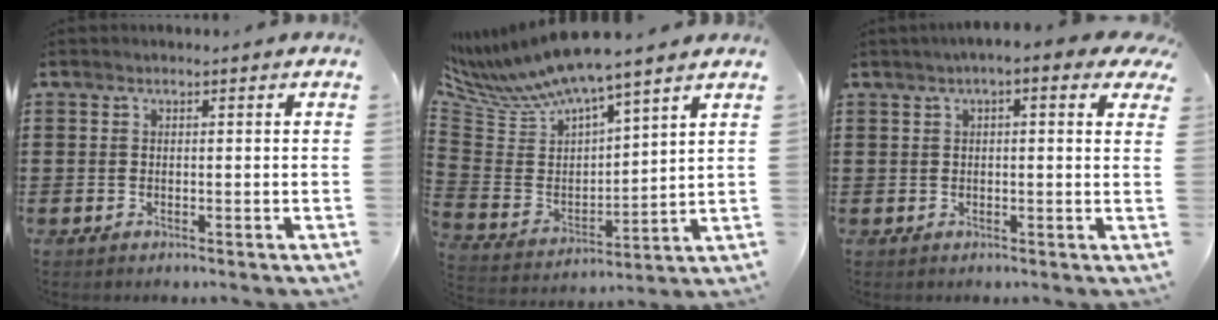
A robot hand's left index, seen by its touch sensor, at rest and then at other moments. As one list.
[{"total": 7.7, "force": [7.0, 0.8, 3.1], "torque": [-0.096, -0.048, 0.117]}, {"total": 3.1, "force": [1.6, 0.4, 2.6], "torque": [-0.046, 0.004, 0.025]}]